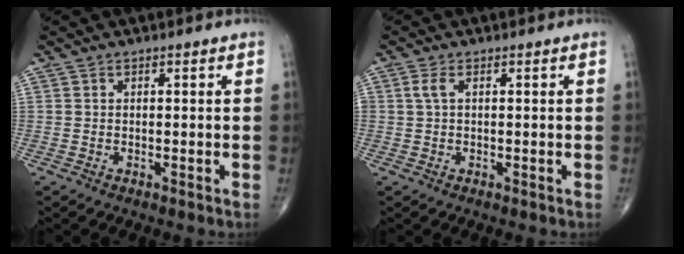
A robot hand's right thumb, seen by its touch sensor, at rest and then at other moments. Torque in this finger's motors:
{"motor_torque": [-0.02, -0.03, 0.17, 0.07, 0.01]}